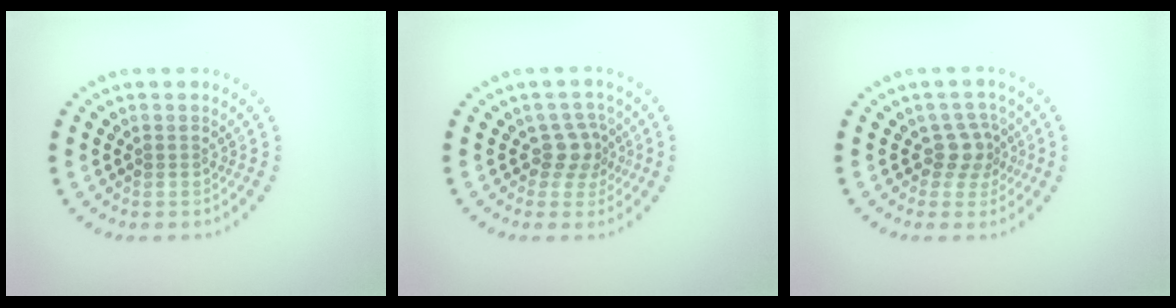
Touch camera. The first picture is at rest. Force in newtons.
{"total": 2.4, "press": 1.8, "slide": 1.6}
{"total": 2.4, "press": 1.8, "slide": 1.6}